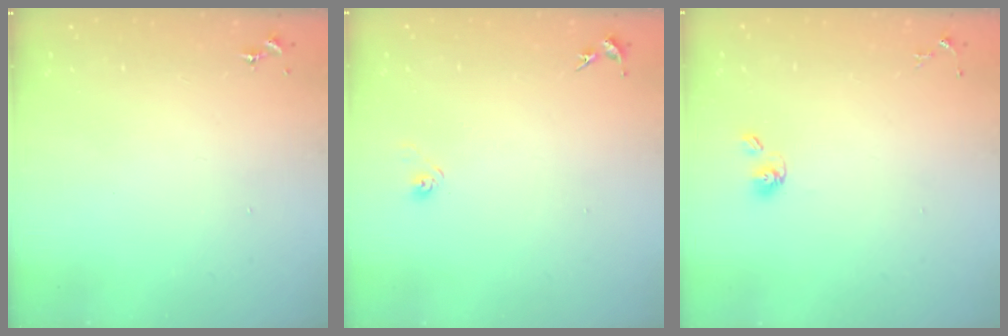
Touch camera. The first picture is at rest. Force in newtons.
{"total": 4.0, "press": 4.0, "slide": 0.8}
{"total": 5.5, "press": 4.8, "slide": 2.6}